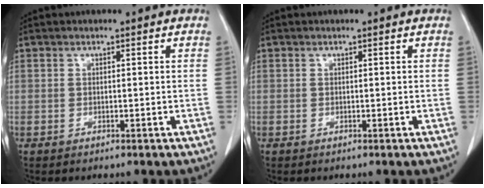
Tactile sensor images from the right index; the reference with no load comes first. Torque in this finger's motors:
{"motor_torque": [-0.03, 0.03, 0.00, 0.00]}